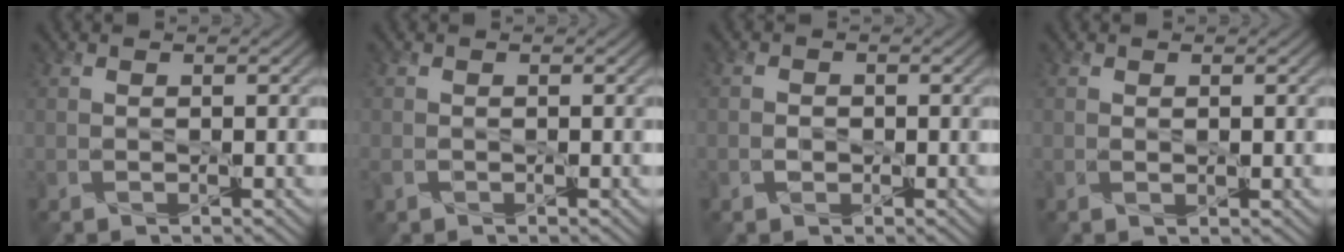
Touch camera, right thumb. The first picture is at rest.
{"total": 1.3, "force": [-0.6, 1.0, 0.6], "torque": [-0.019, -0.007, -0.013]}
{"total": 1.2, "force": [-0.4, 1.0, 0.5], "torque": [-0.009, -0.003, -0.010]}
{"total": 0.8, "force": [0.1, 0.4, 0.7], "torque": [-0.012, -0.003, 0.001]}